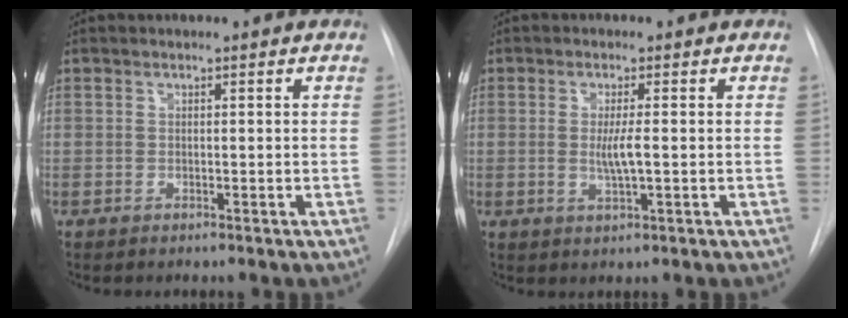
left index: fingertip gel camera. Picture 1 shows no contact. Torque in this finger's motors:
{"motor_torque": [0.57, -0.26, 0.11, 0.05]}